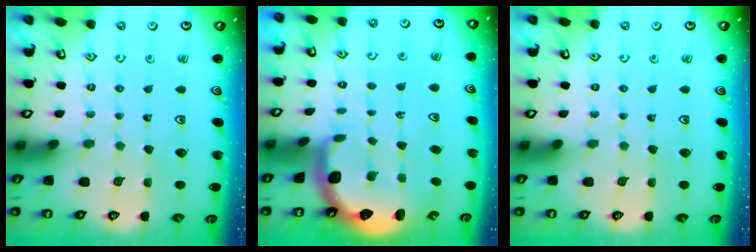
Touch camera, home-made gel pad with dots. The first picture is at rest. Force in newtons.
{"total": 2.7, "press": 1.5, "slide": 2.3}
{"total": 0.0}